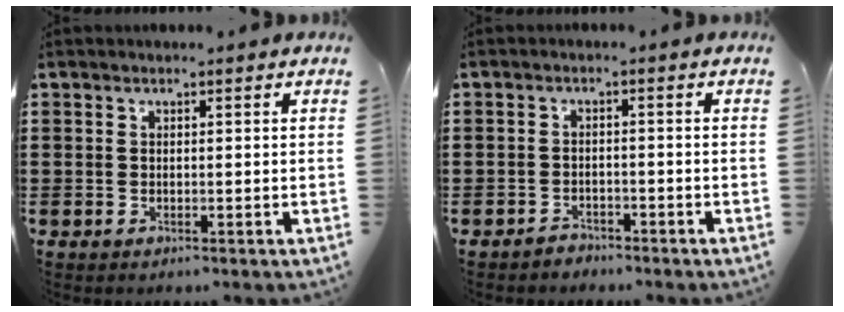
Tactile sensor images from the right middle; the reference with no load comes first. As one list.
[{"total": 1.8, "force": [-1.8, 0.5, 0.0], "torque": [-0.007, 0.002, -0.039]}]